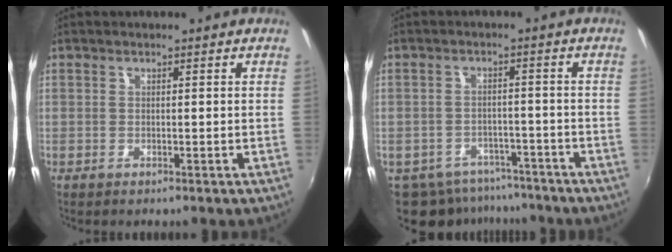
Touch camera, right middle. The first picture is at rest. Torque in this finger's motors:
{"motor_torque": [0.15, -0.39, -0.02, 0.01]}